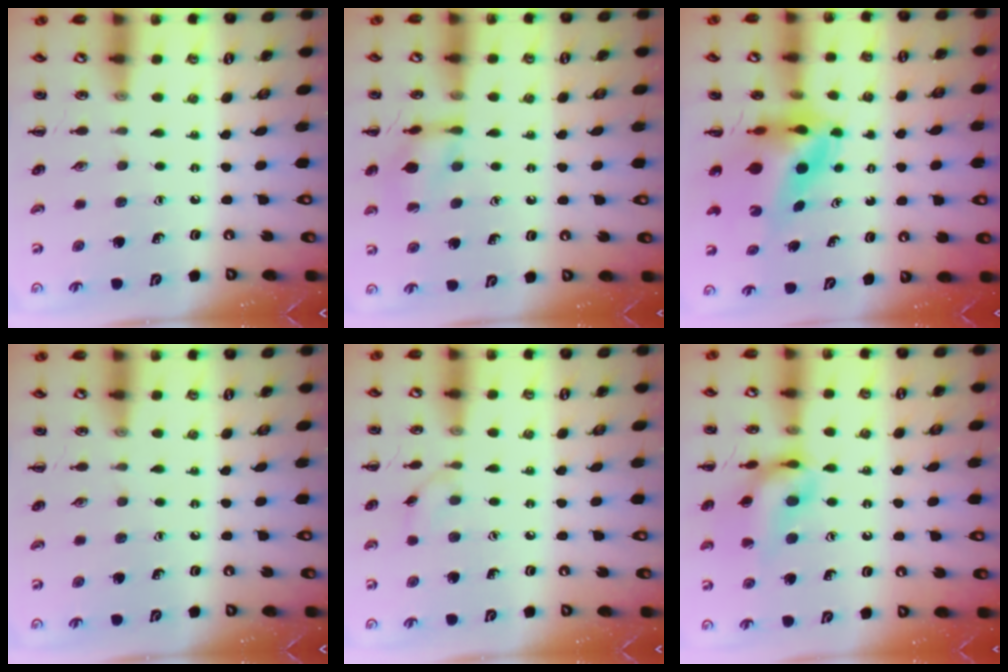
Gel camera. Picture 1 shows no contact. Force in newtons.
{"total": 11.4, "press": 11.4, "slide": 0.4}
{"total": 6.2, "press": 5.9, "slide": 2.1}
{"total": 0.0}
{"total": 3.8, "press": 3.6, "slide": 1.1}
{"total": 15.1, "press": 14.9, "slide": 1.8}